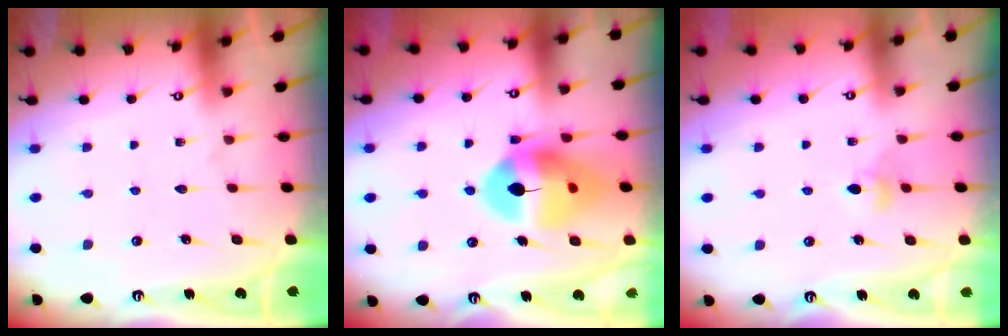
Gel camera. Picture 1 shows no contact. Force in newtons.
{"total": 15.0, "press": 14.9, "slide": 1.8}
{"total": 3.7, "press": 3.6, "slide": 0.7}